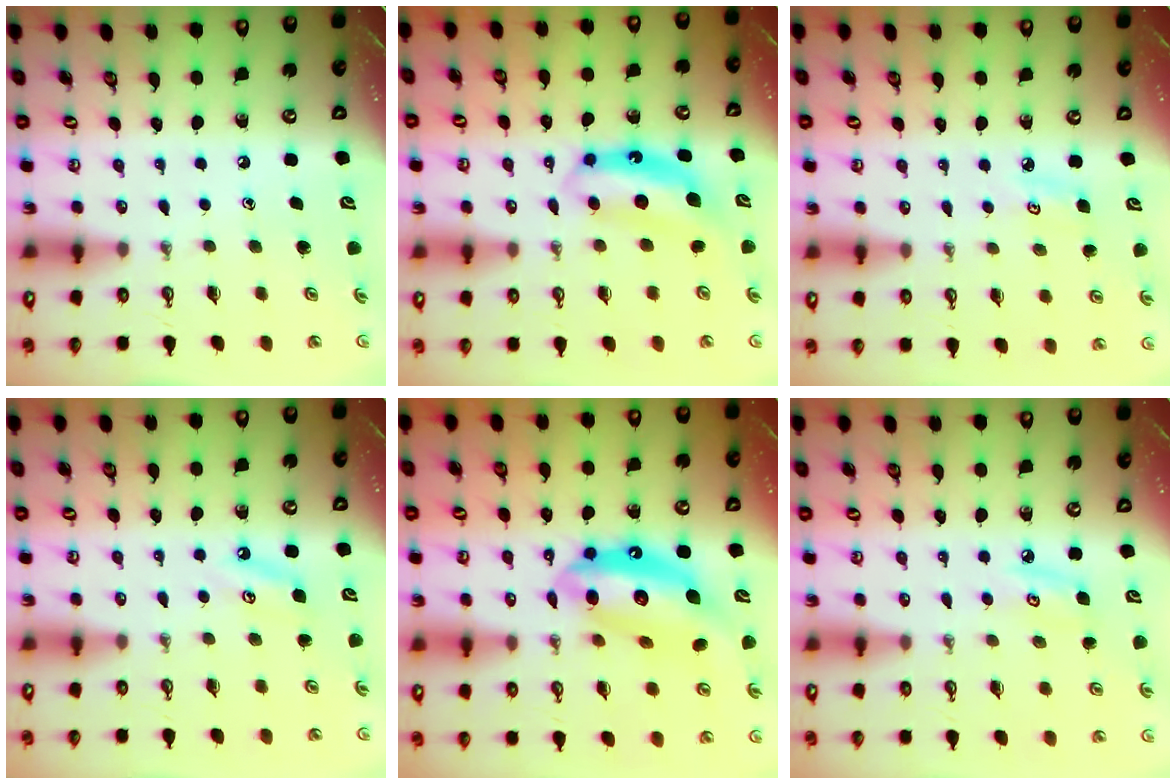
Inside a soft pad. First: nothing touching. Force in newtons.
{"total": 6.8, "press": 6.8, "slide": 0.3}
{"total": 3.9, "press": 3.9, "slide": 0.4}
{"total": 3.4, "press": 3.3, "slide": 0.7}
{"total": 15.5, "press": 15.5, "slide": 1.3}
{"total": 5.3, "press": 5.2, "slide": 0.6}